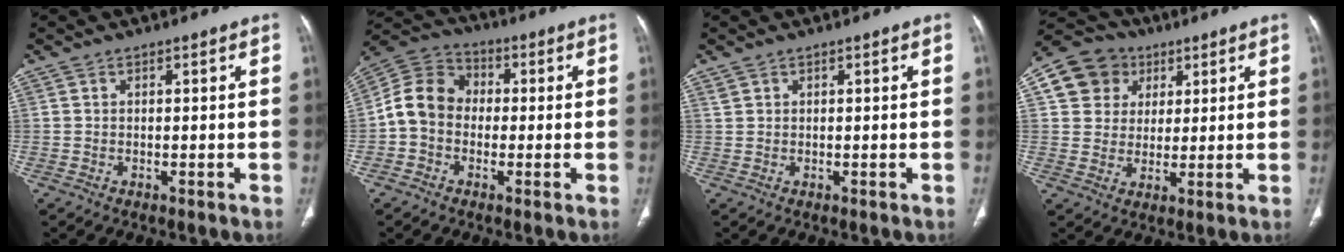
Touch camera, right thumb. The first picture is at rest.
{"total": 9.5, "force": [-0.9, 7.8, 5.2], "torque": [-0.088, 0.036, -0.033]}
{"total": 0.7, "force": [0.5, 0.4, 0.1], "torque": [-0.001, 0.001, 0.012]}
{"total": 10.5, "force": [3.9, 9.3, 3.0], "torque": [-0.031, 0.005, 0.064]}